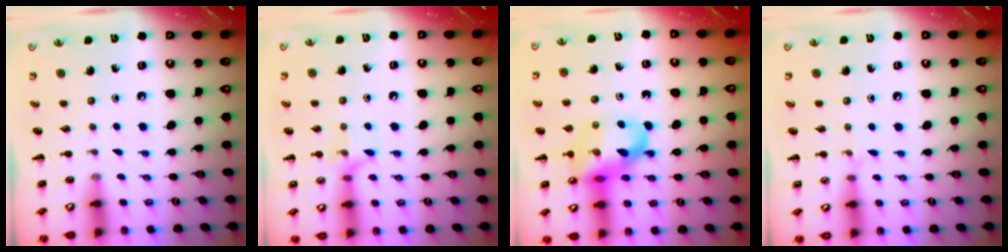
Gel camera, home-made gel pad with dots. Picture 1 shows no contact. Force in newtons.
{"total": 7.2, "press": 7.0, "slide": 1.5}
{"total": 18.1, "press": 17.7, "slide": 3.6}
{"total": 3.4, "press": 3.2, "slide": 1.2}